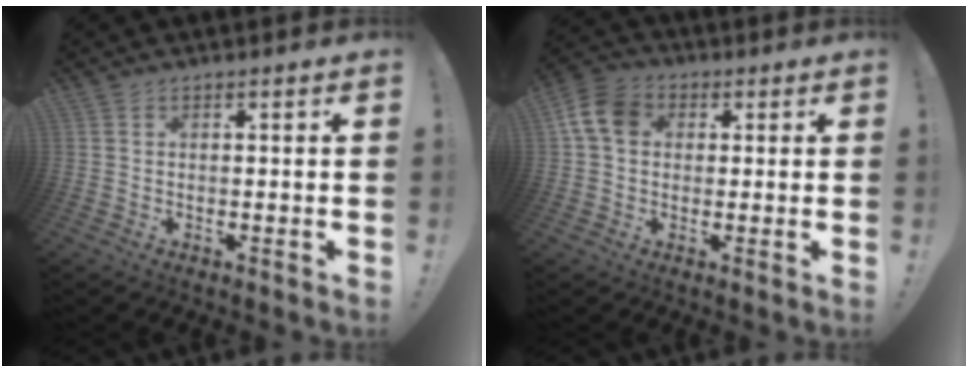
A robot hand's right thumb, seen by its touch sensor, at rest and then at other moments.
{"total": 10.0, "force": [2.3, 7.5, 6.1], "torque": [-0.118, 0.009, 0.049]}